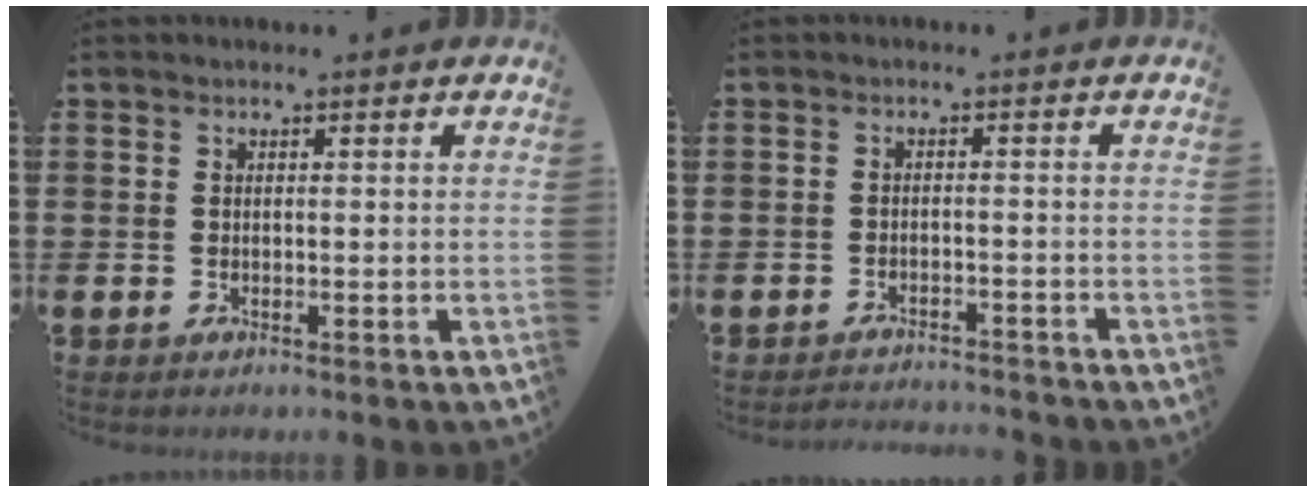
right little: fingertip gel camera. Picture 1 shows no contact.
{"total": 1.7, "force": [-1.7, -0.1, -0.2], "torque": [-0.003, 0.004, -0.037]}